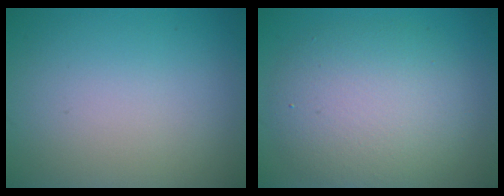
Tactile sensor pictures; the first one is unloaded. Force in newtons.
{"total": 6.5, "press": 6.5, "slide": 0.4}